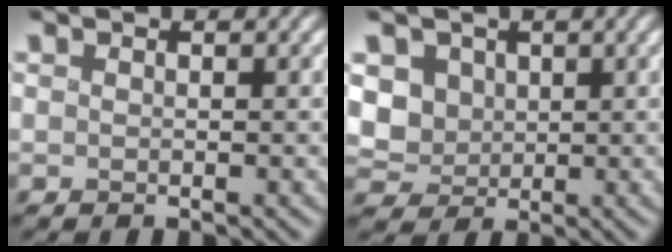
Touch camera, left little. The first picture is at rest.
{"total": 4.7, "force": [0.3, 4.1, 2.2], "torque": [-0.059, 0.007, -0.002]}